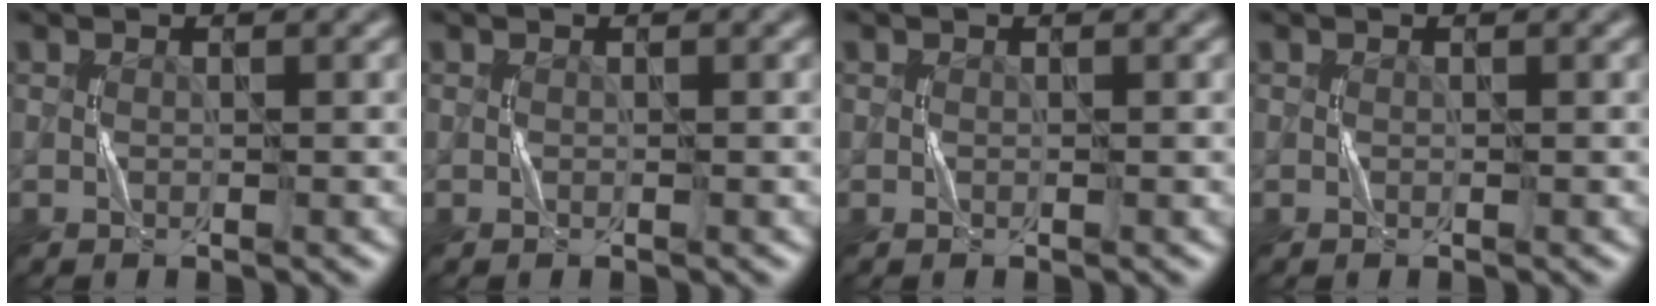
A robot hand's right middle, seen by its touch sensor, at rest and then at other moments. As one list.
[{"total": 0.0}, {"total": 0.0}, {"total": 0.0}]